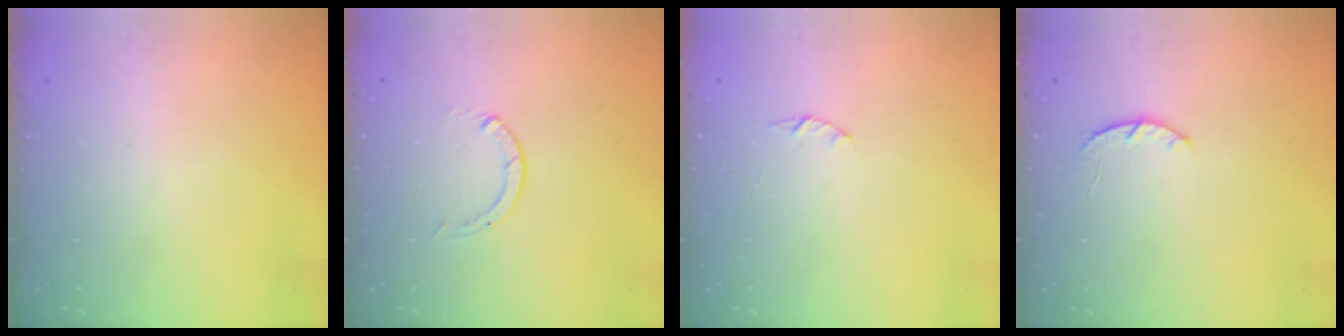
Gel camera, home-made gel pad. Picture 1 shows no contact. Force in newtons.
{"total": 0.0}
{"total": 1.4, "press": 1.4, "slide": 0.3}
{"total": 3.4, "press": 3.4, "slide": 0.6}